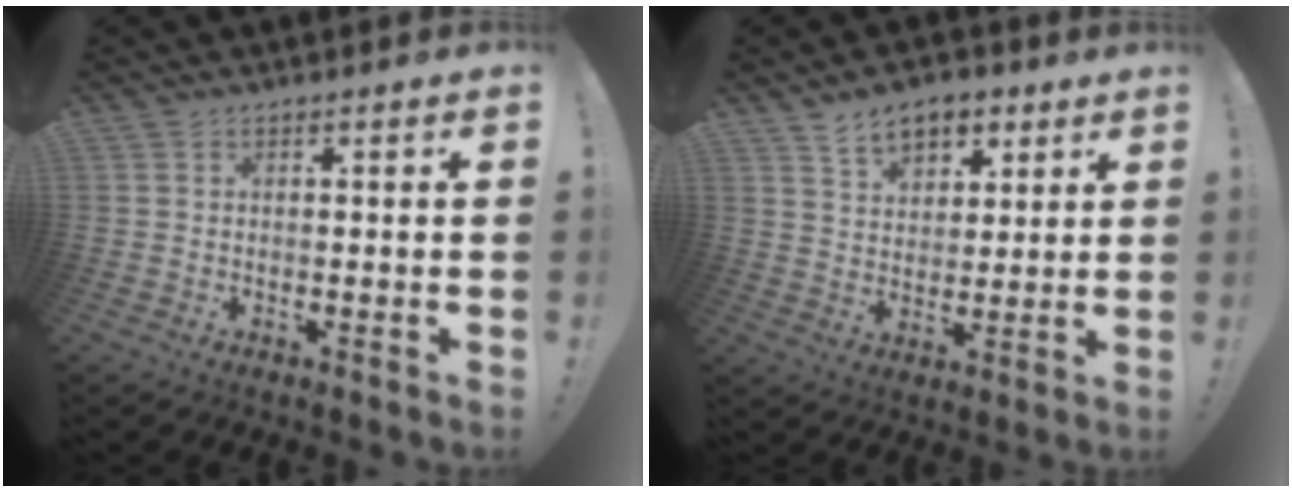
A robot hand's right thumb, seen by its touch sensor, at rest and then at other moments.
{"total": 9.9, "force": [6.1, 6.2, 4.6], "torque": [-0.063, -0.029, 0.116]}